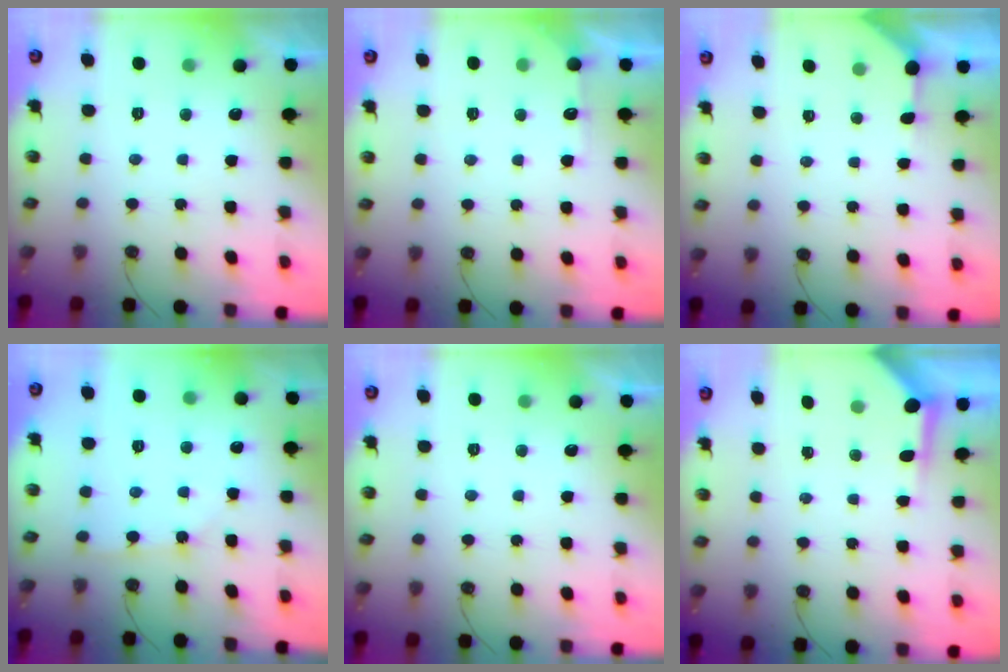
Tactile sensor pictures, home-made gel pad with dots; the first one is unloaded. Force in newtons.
{"total": 3.8, "press": 3.8, "slide": 0.4}
{"total": 2.0, "press": 2.0, "slide": 0.2}
{"total": 1.9, "press": 1.9, "slide": 0.2}
{"total": 0.0}
{"total": 3.8, "press": 3.8, "slide": 0.2}